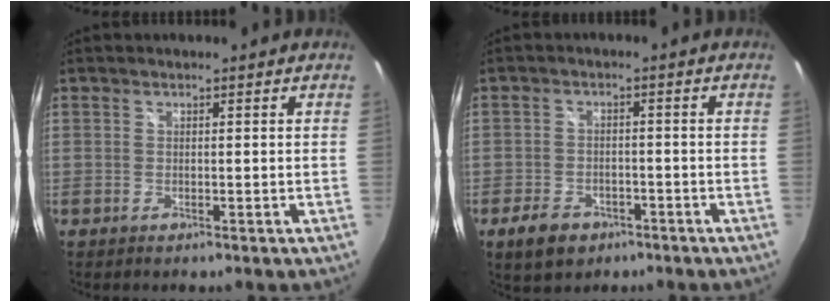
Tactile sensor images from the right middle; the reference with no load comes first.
{"total": 6.3, "force": [-3.9, 4.0, 2.8], "torque": [-0.076, 0.001, -0.057]}